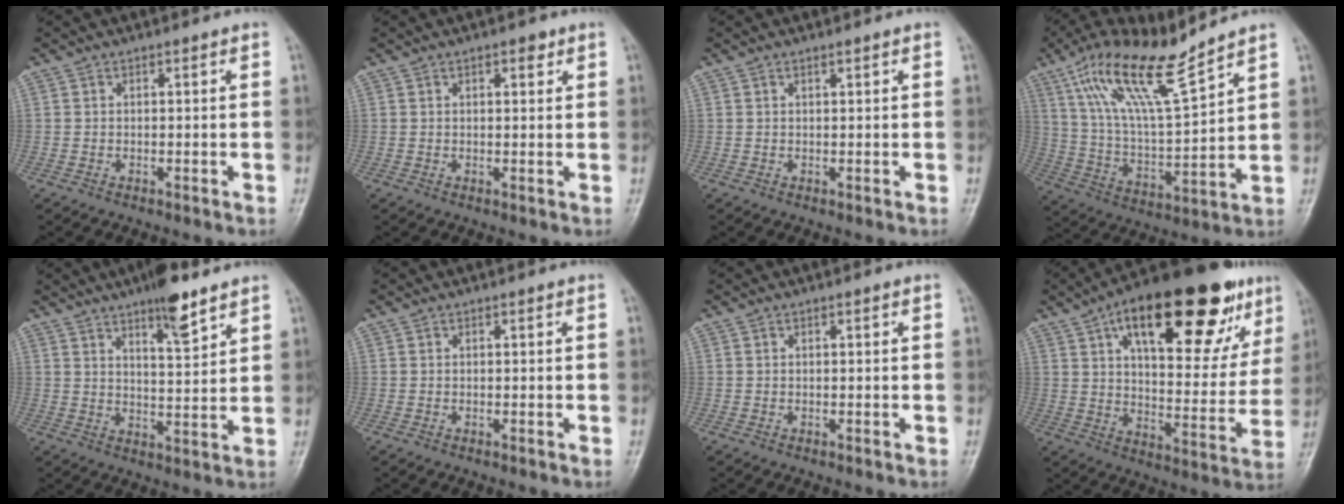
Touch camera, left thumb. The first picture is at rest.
{"total": 2.2, "force": [1.3, 1.0, 1.5], "torque": [-0.015, -0.003, 0.016]}
{"total": 0.6, "force": [0.4, 0.1, 0.4], "torque": [-0.007, -0.002, 0.008]}
{"total": 16.0, "force": [11.2, 2.7, 11.1], "torque": [-0.199, -0.050, 0.220]}
{"total": 8.6, "force": [6.1, 2.0, 5.8], "torque": [-0.079, -0.038, 0.096]}
{"total": 0.0}
{"total": 0.0}
{"total": 29.0, "force": [15.2, 12.1, 21.6], "torque": [-0.287, -0.011, 0.229]}